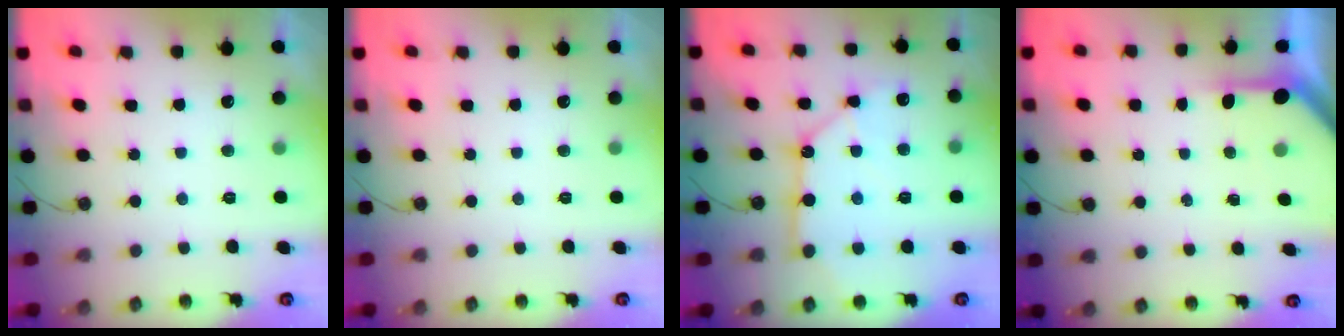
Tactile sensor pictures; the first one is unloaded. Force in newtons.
{"total": 0.0}
{"total": 10.8, "press": 10.7, "slide": 1.4}
{"total": 3.8, "press": 3.8, "slide": 0.3}